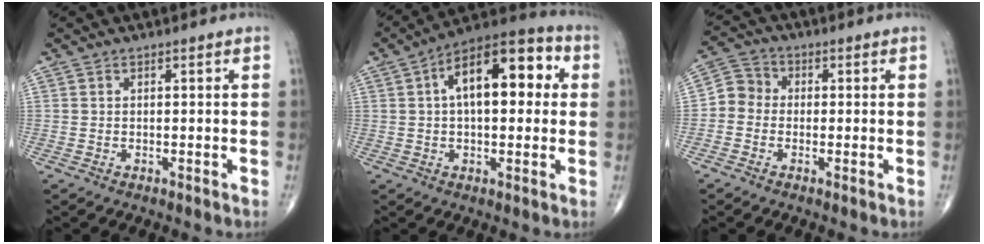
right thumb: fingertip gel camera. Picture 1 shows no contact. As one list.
[{"total": 16.3, "force": [3.3, 8.1, 13.8], "torque": [-0.185, 0.034, 0.040]}, {"total": 4.8, "force": [-0.8, 4.4, 1.8], "torque": [-0.018, 0.016, -0.035]}]